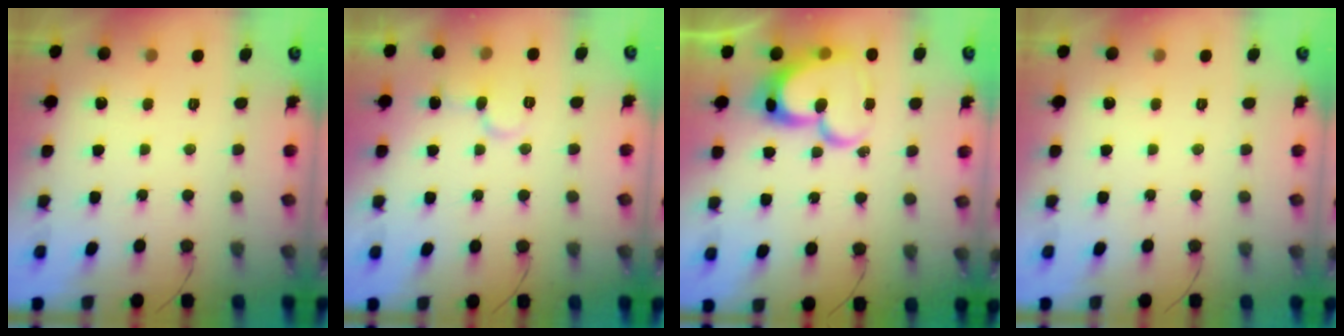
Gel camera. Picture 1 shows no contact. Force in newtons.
{"total": 8.7, "press": 8.6, "slide": 1.0}
{"total": 20.2, "press": 20.1, "slide": 2.3}
{"total": 0.0}